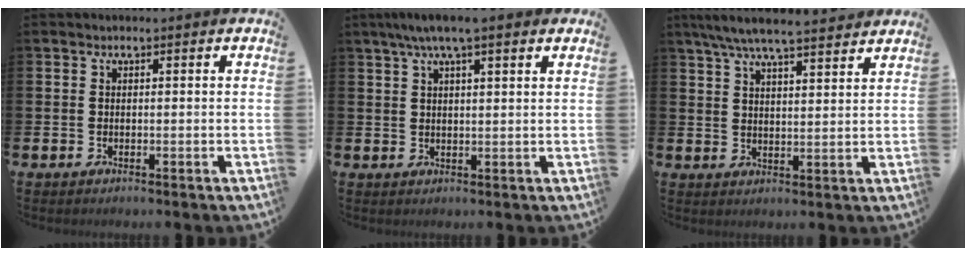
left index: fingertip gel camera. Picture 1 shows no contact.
{"total": 5.1, "force": [3.9, 0.7, 3.2], "torque": [-0.062, -0.005, 0.067]}
{"total": 6.9, "force": [6.4, 0.5, 2.5], "torque": [-0.064, -0.025, 0.115]}